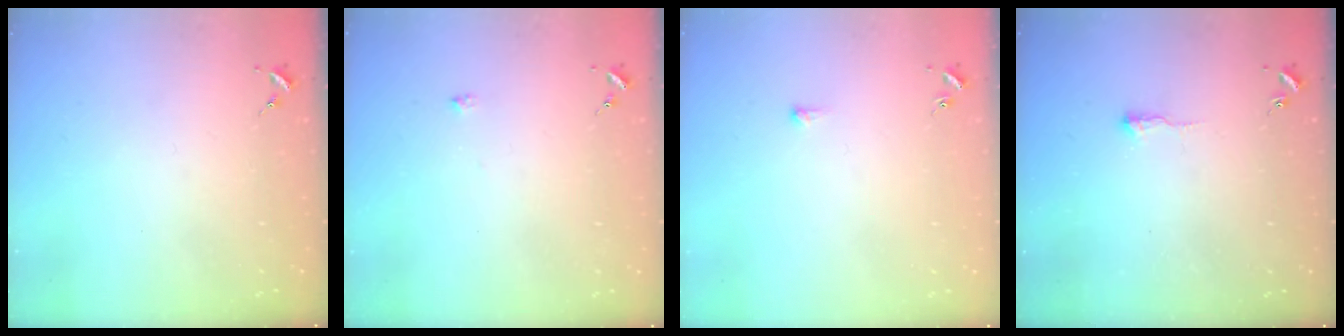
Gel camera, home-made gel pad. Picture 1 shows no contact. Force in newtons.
{"total": 4.3, "press": 4.3, "slide": 0.2}
{"total": 3.1, "press": 3.0, "slide": 0.6}
{"total": 2.9, "press": 2.9, "slide": 0.6}